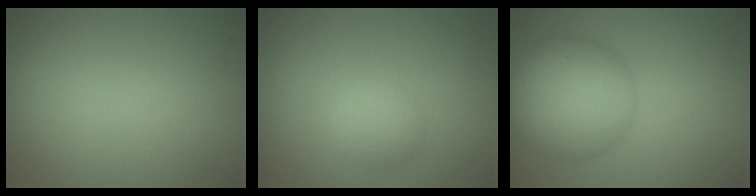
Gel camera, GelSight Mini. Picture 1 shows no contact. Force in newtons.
{"total": 2.3, "press": 2.3, "slide": 0.1}
{"total": 8.1, "press": 8.1, "slide": 0.2}